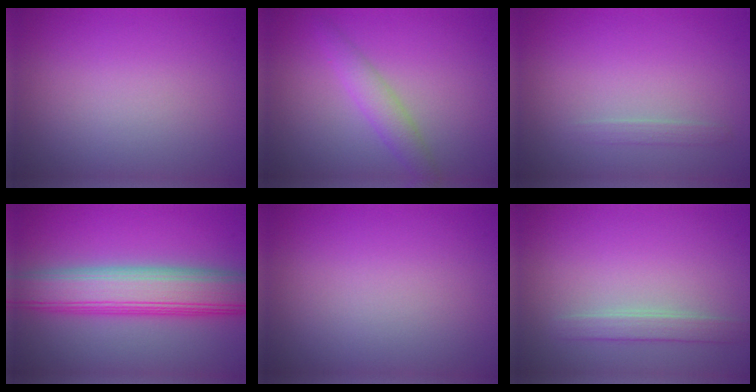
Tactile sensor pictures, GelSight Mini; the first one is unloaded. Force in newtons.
{"total": 2.3, "press": 2.3, "slide": 0.1}
{"total": 0.9, "press": 0.8, "slide": 0.1}
{"total": 8.4, "press": 8.4, "slide": 0.3}
{"total": 0.0}
{"total": 1.9, "press": 1.9, "slide": 0.3}